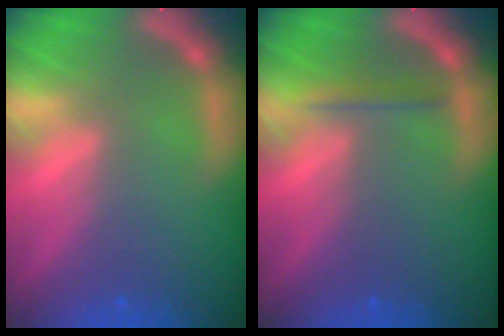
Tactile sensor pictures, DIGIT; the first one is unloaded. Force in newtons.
{"total": 1.4}